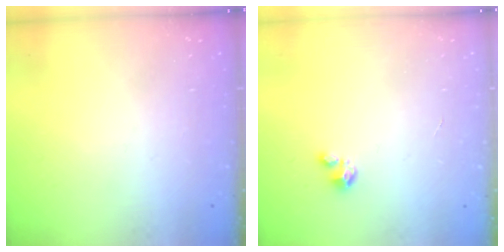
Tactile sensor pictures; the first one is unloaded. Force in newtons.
{"total": 2.7, "press": 2.7, "slide": 0.2}